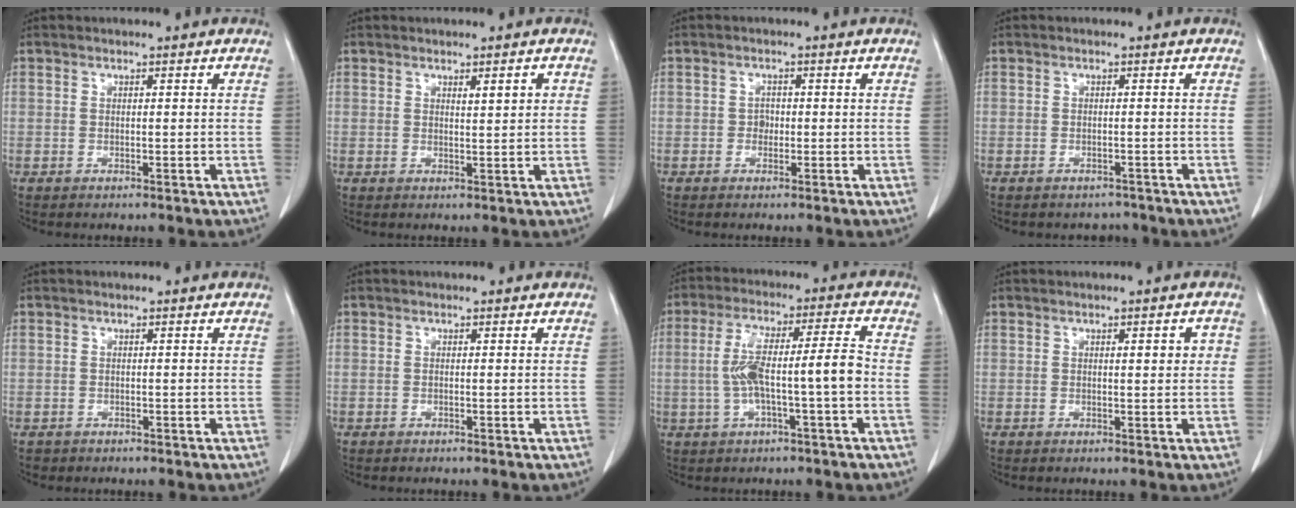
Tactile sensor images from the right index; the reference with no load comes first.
{"total": 1.9, "force": [0.8, 0.3, 1.7], "torque": [-0.028, -0.002, 0.014]}
{"total": 1.2, "force": [-0.2, 1.0, 0.6], "torque": [-0.003, 0.007, -0.001]}
{"total": 2.1, "force": [-1.8, 1.0, -0.2], "torque": [-0.002, -0.001, -0.023]}
{"total": 0.8, "force": [-0.4, 0.7, -0.1], "torque": [-0.014, 0.002, -0.005]}
{"total": 0.0}
{"total": 9.6, "force": [-1.3, 0.8, 9.5], "torque": [-0.177, 0.029, -0.022]}
{"total": 2.3, "force": [0.5, 0.7, 2.1], "torque": [-0.027, 0.005, 0.008]}